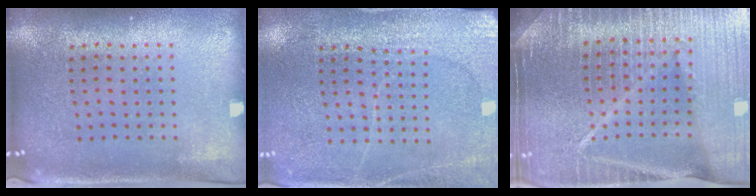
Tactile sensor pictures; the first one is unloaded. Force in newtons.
{"total": 2.9, "press": 2.8, "slide": 0.4}
{"total": 6.4, "press": 5.6, "slide": 3.2}